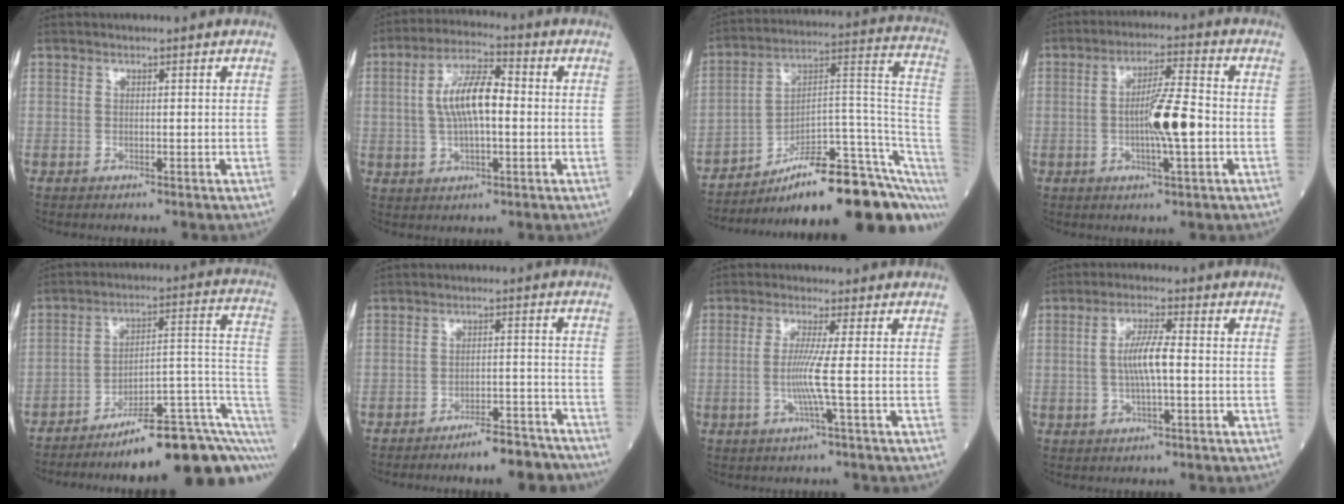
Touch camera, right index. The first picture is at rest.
{"total": 9.1, "force": [0.5, 2.8, 8.6], "torque": [-0.173, 0.015, 0.007]}
{"total": 23.3, "force": [-16.1, 3.0, 16.6], "torque": [-0.145, 0.046, -0.244]}
{"total": 8.9, "force": [-1.2, 0.7, 8.8], "torque": [-0.151, 0.003, -0.025]}
{"total": 18.3, "force": [-11.5, 2.0, 14.1], "torque": [-0.117, 0.055, -0.171]}
{"total": 6.6, "force": [-5.7, 1.6, 2.9], "torque": [-0.028, 0.010, -0.089]}
{"total": 4.9, "force": [-0.6, -1.2, 4.7], "torque": [-0.101, -0.010, -0.016]}
{"total": 5.7, "force": [-0.1, 0.7, 5.7], "torque": [-0.115, 0.004, -0.005]}